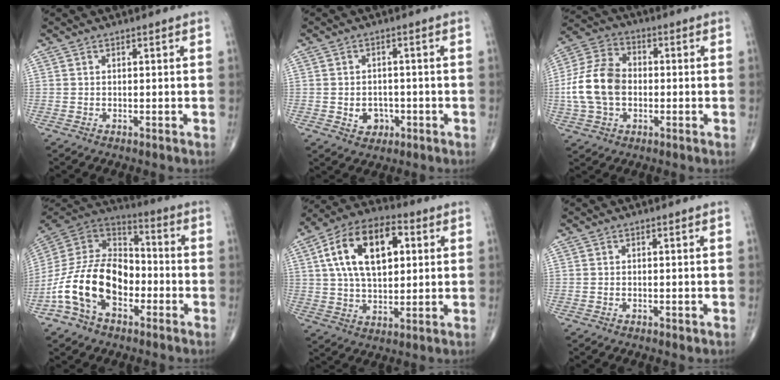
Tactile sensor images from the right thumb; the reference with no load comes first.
{"total": 4.2, "force": [-1.2, 3.5, 2.0], "torque": [-0.011, 0.007, -0.012]}
{"total": 13.3, "force": [-1.2, 9.3, 9.4], "torque": [-0.178, 0.027, -0.027]}
{"total": 18.4, "force": [-6.0, 12.0, 12.6], "torque": [-0.217, 0.061, -0.116]}
{"total": 18.0, "force": [4.6, 10.0, 14.1], "torque": [-0.230, 0.014, 0.075]}
{"total": 0.8, "force": [-0.3, 0.4, 0.6], "torque": [-0.011, 0.000, -0.003]}